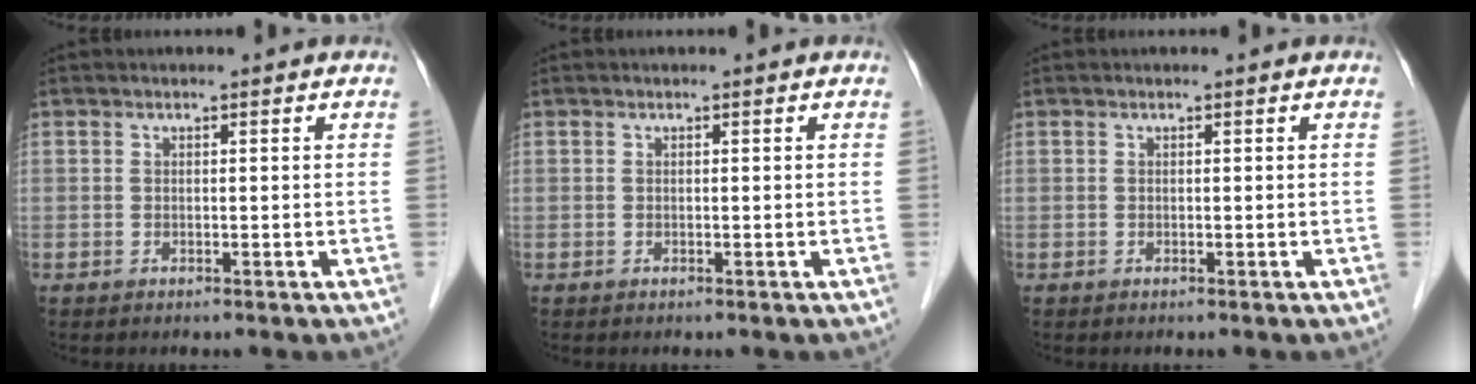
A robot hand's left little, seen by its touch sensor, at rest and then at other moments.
{"total": 0.0}
{"total": 0.0}